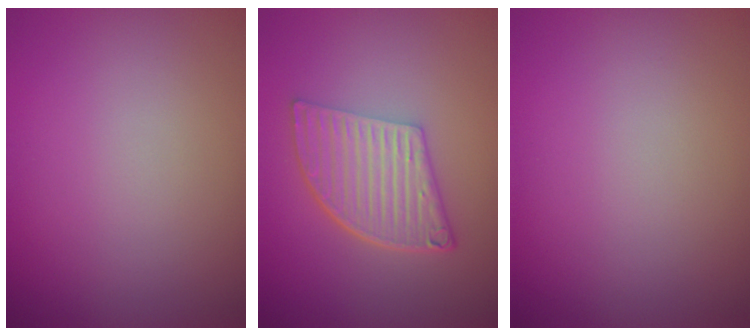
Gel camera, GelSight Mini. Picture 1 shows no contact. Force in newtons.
{"total": 6.3, "press": 4.3, "slide": 4.6}
{"total": 0.0}